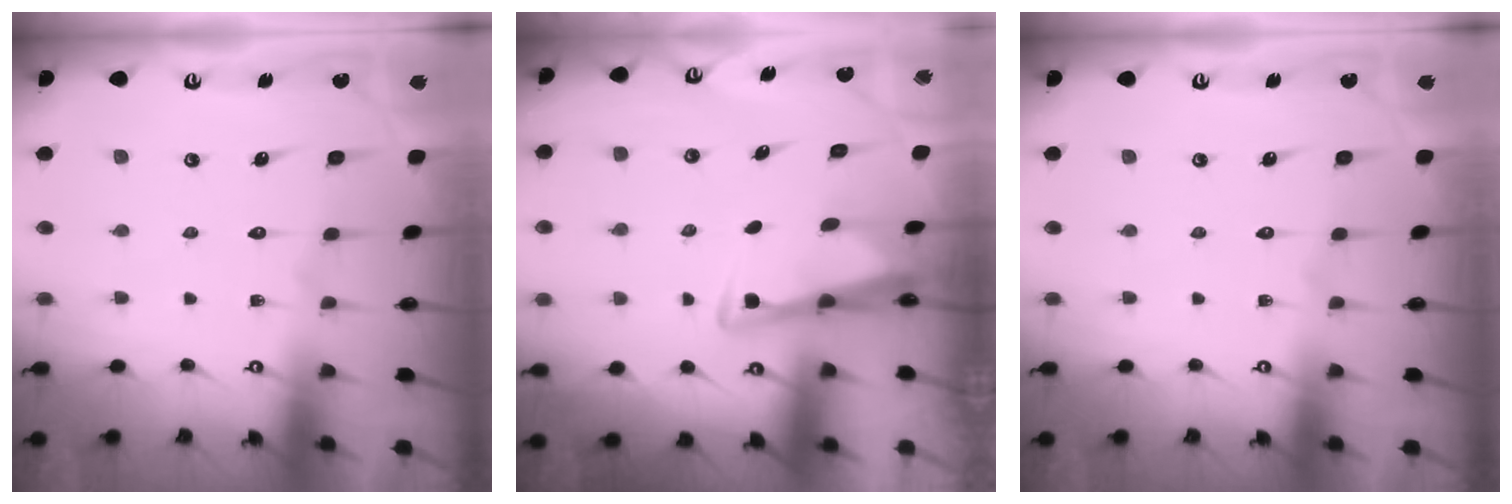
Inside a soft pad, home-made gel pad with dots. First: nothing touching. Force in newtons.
{"total": 3.4, "press": 3.4, "slide": 0.4}
{"total": 0.0}